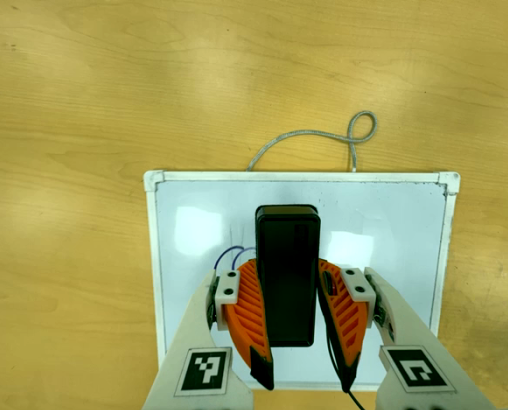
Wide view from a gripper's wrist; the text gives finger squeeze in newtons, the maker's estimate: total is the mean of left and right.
{"total": 7.3, "left": 5.4, "right": 9.2}